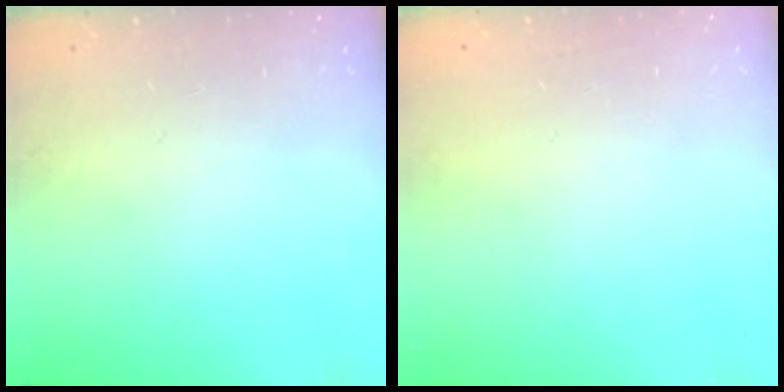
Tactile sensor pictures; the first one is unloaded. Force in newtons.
{"total": 0.0}